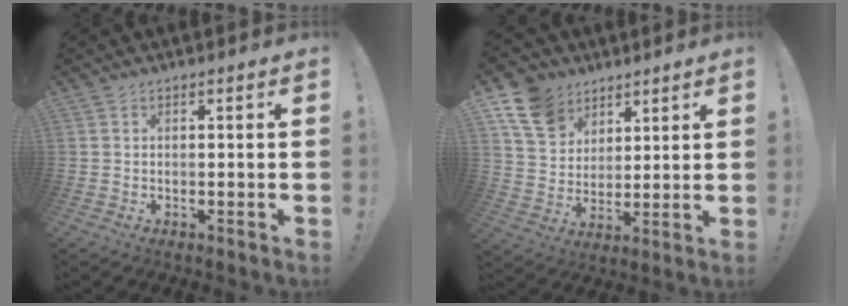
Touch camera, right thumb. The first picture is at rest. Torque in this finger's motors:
{"motor_torque": [0.82, 0.97, 0.62, 0.48, 0.05]}